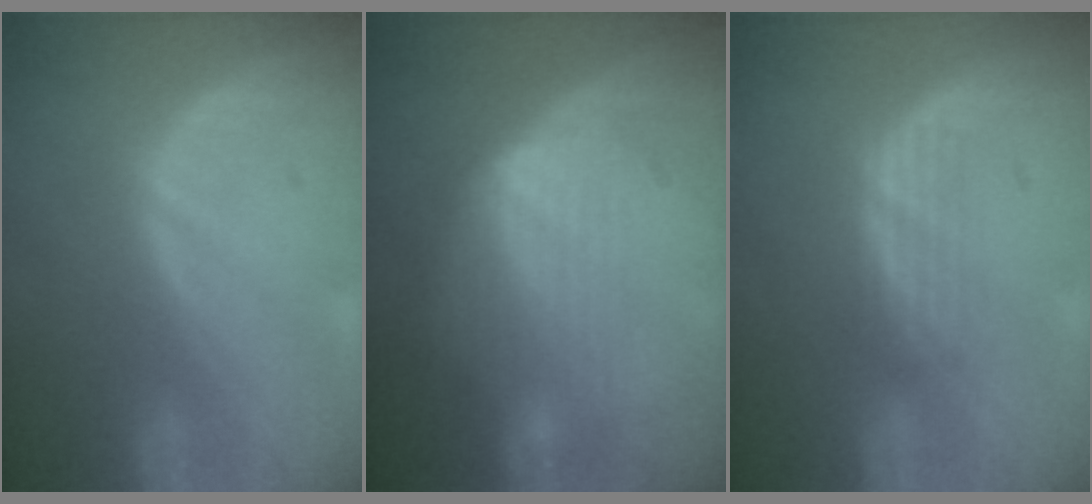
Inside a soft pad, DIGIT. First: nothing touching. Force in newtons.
{"total": 6.3, "press": 6.0, "slide": 1.9}
{"total": 2.9, "press": 2.6, "slide": 1.4}